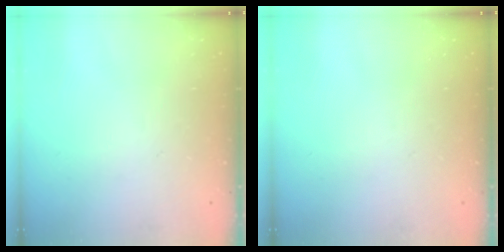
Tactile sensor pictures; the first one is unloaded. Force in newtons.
{"total": 0.0}